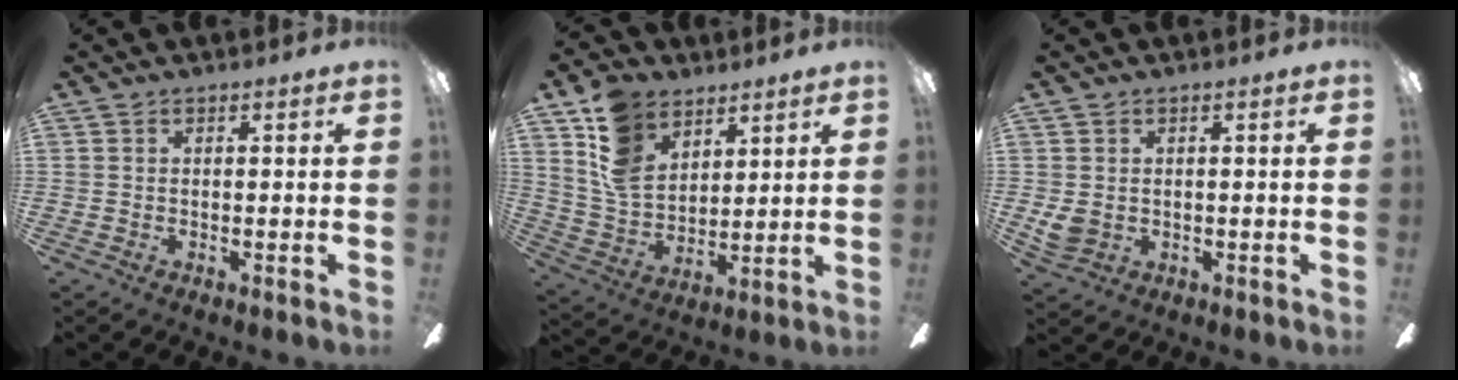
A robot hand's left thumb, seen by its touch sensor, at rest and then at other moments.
{"total": 13.4, "force": [8.4, 9.0, 5.4], "torque": [-0.123, -0.029, 0.171]}
{"total": 4.0, "force": [0.3, 3.6, 1.7], "torque": [-0.032, 0.001, 0.007]}